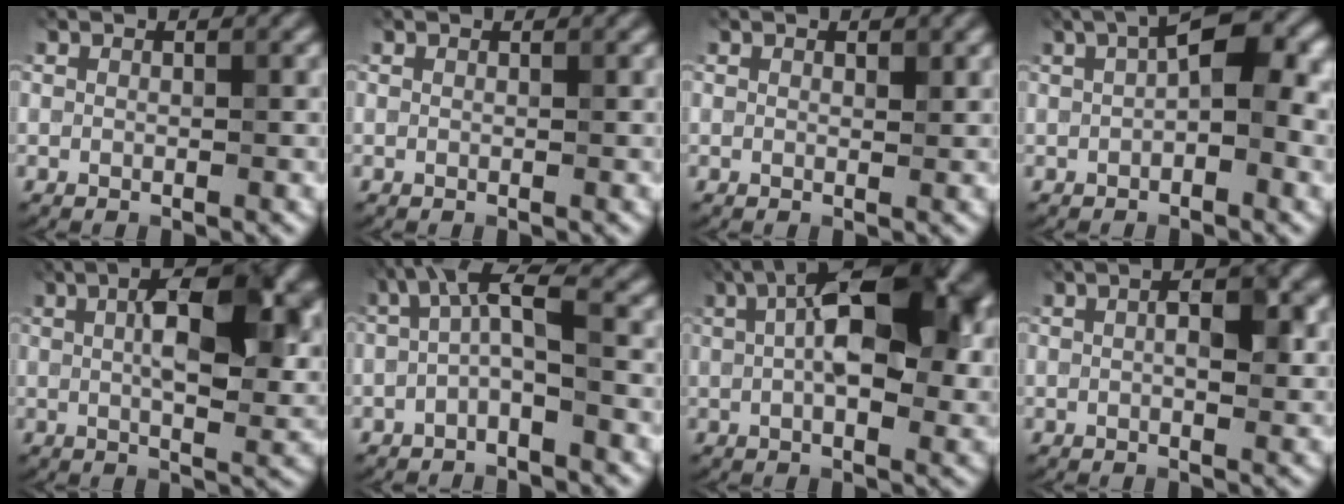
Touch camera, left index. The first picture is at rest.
{"total": 0.0}
{"total": 0.7, "force": [0.4, 0.3, 0.5], "torque": [-0.012, 0.003, 0.007]}
{"total": 6.5, "force": [1.1, 2.3, 5.9], "torque": [-0.084, 0.021, 0.011]}
{"total": 9.2, "force": [2.1, 3.9, 8.0], "torque": [-0.126, 0.012, 0.030]}
{"total": 3.7, "force": [-0.3, 0.7, 3.7], "torque": [-0.074, 0.023, -0.018]}
{"total": 11.7, "force": [2.7, 5.1, 10.2], "torque": [-0.153, 0.024, 0.036]}
{"total": 3.0, "force": [0.5, 1.2, 2.7], "torque": [-0.043, 0.007, 0.005]}